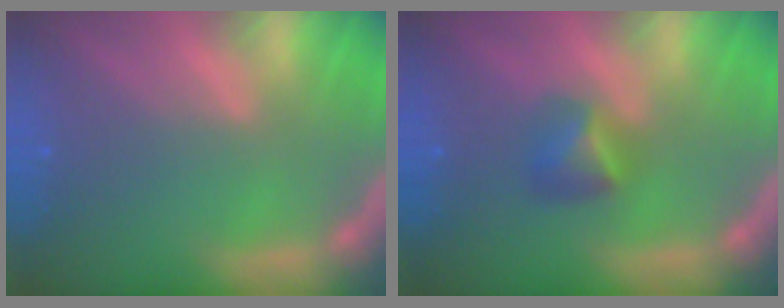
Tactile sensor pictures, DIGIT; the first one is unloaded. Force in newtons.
{"total": 2.4}